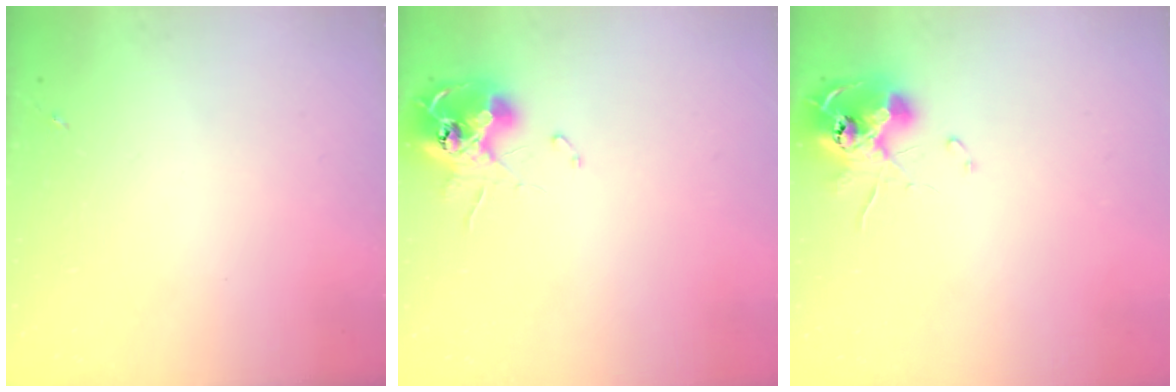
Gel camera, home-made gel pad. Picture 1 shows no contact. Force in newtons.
{"total": 11.6, "press": 11.6, "slide": 1.1}
{"total": 11.3, "press": 11.3, "slide": 0.6}